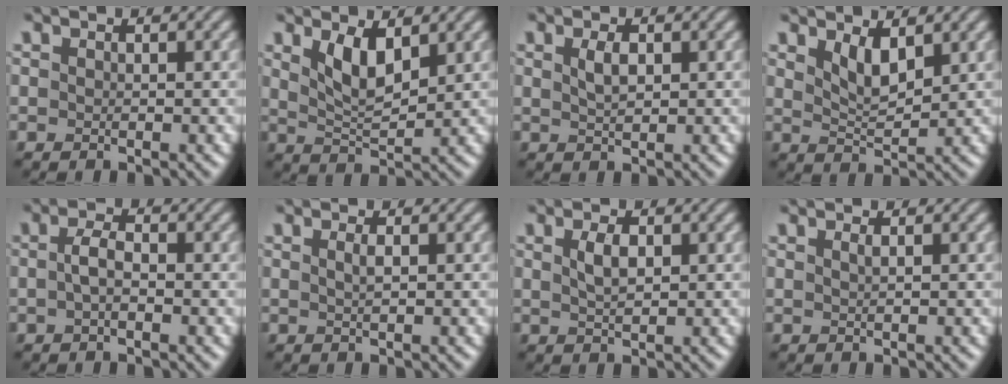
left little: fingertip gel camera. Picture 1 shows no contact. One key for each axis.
{"total": 3.6, "fx": 1.8, "fy": 1.3, "fz": 2.8, "tx": -0.061, "ty": -0.005, "tz": 0.039}
{"total": 1.7, "fx": 0.5, "fy": 0.9, "fz": 1.4, "tx": -0.033, "ty": 0.001, "tz": 0.015}
{"total": 2.7, "fx": 1.6, "fy": 0.9, "fz": 1.9, "tx": -0.041, "ty": -0.009, "tz": 0.035}
{"total": 1.8, "fx": -0.4, "fy": 0.8, "fz": 1.6, "tx": -0.036, "ty": 0.005, "tz": -0.011}
{"total": 0.9, "fx": 0.2, "fy": 0.3, "fz": 0.9, "tx": -0.016, "ty": 0.004, "tz": 0.002}
{"total": 2.0, "fx": 0.6, "fy": 1.0, "fz": 1.6, "tx": -0.038, "ty": 0.001, "tz": 0.014}
{"total": 0.7, "fx": 0.2, "fy": 0.2, "fz": 0.6, "tx": -0.005, "ty": 0.002, "tz": 0.003}